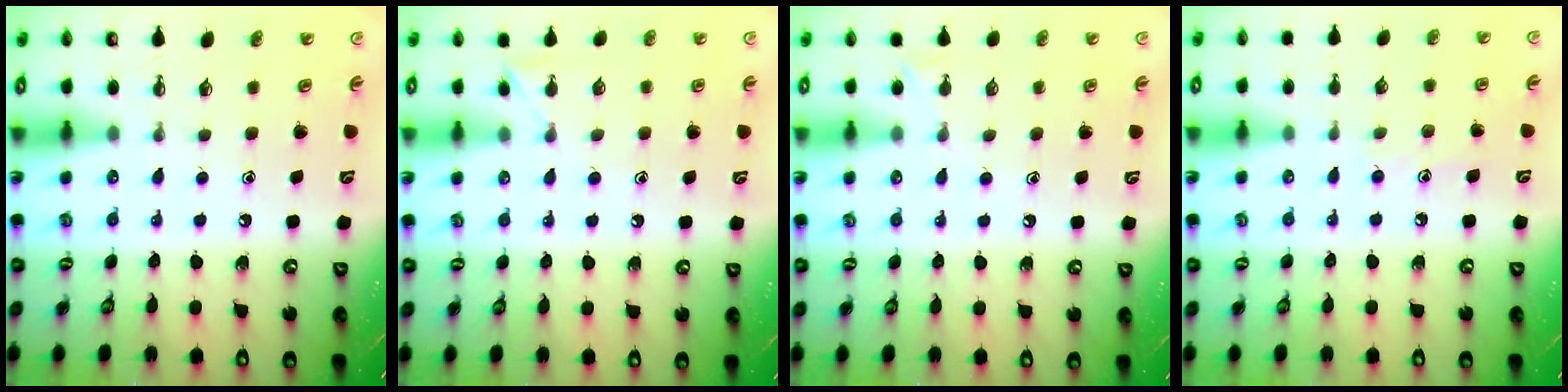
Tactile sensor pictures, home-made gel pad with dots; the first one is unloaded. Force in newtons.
{"total": 6.1, "press": 6.1, "slide": 0.5}
{"total": 6.5, "press": 6.5, "slide": 0.3}
{"total": 5.7, "press": 5.6, "slide": 0.7}